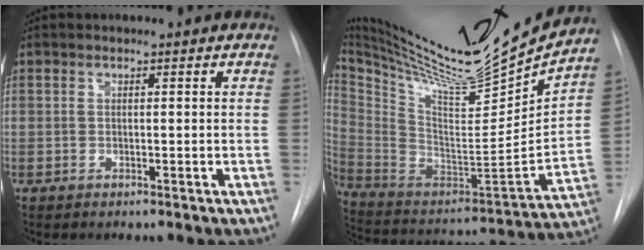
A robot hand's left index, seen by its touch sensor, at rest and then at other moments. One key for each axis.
{"total": 28.0, "fx": 24.5, "fy": 2.1, "fz": 13.4, "tx": -0.246, "ty": -0.067, "tz": 0.385}